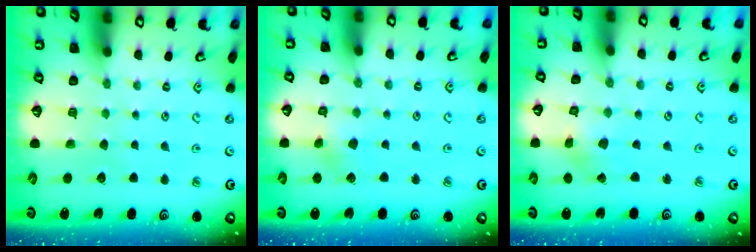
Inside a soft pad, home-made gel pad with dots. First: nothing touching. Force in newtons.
{"total": 3.4, "press": 3.4, "slide": 0.3}
{"total": 2.1, "press": 2.1, "slide": 0.2}